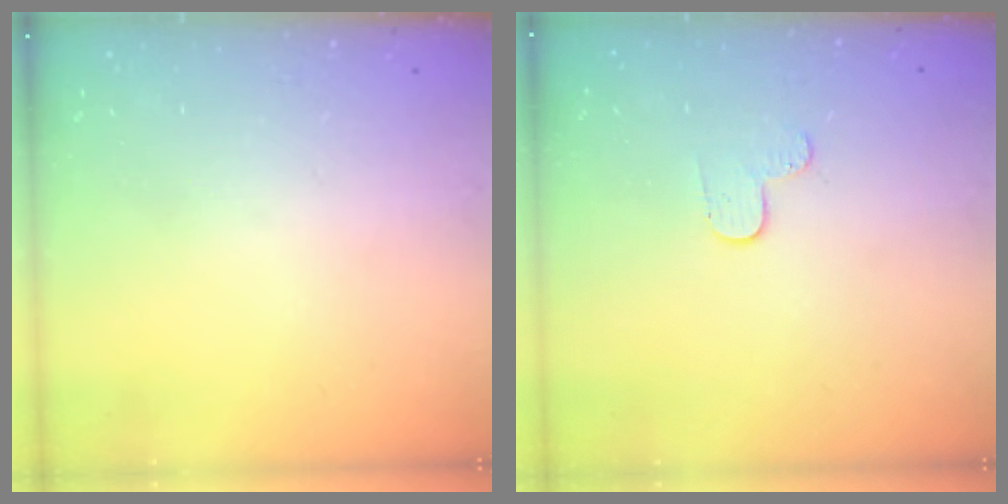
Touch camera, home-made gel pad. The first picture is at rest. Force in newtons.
{"total": 3.8, "press": 3.8, "slide": 0.4}